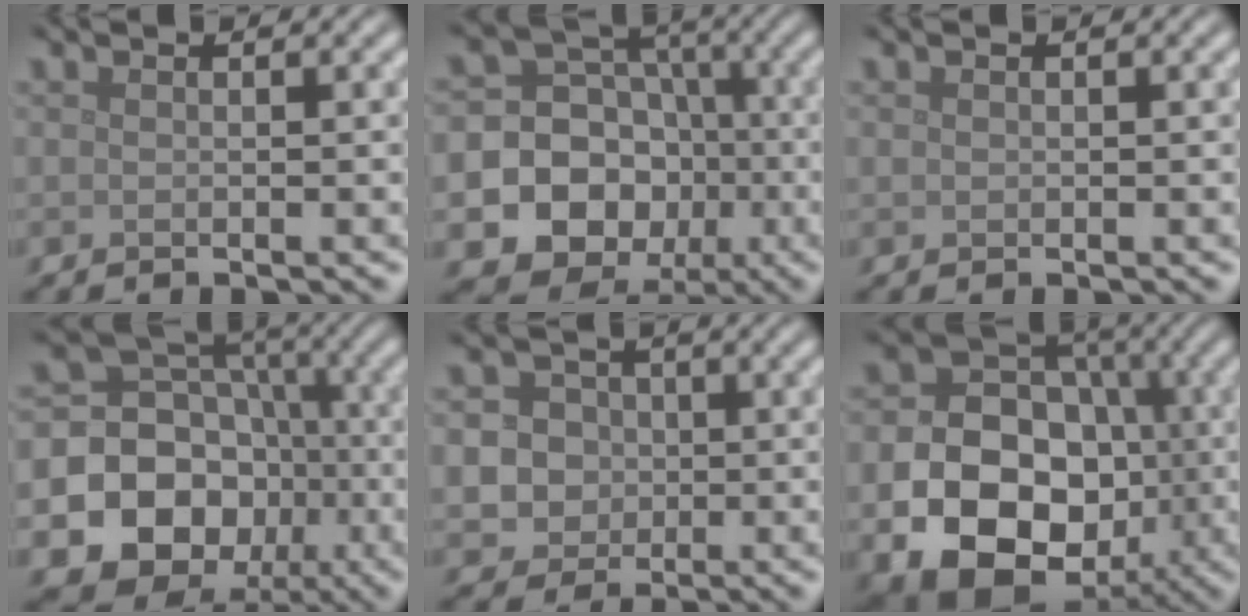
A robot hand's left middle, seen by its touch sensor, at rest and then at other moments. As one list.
[{"total": 16.3, "force": [-4.9, 15.0, 4.1], "torque": [-0.098, -0.029, -0.085]}, {"total": 0.0}, {"total": 17.2, "force": [-5.3, 15.3, 5.9], "torque": [-0.113, -0.024, -0.093]}, {"total": 5.3, "force": [0.1, 5.0, 1.7], "torque": [-0.020, 0.023, -0.010]}, {"total": 17.9, "force": [-5.2, 15.0, 8.3], "torque": [-0.137, -0.044, -0.105]}]